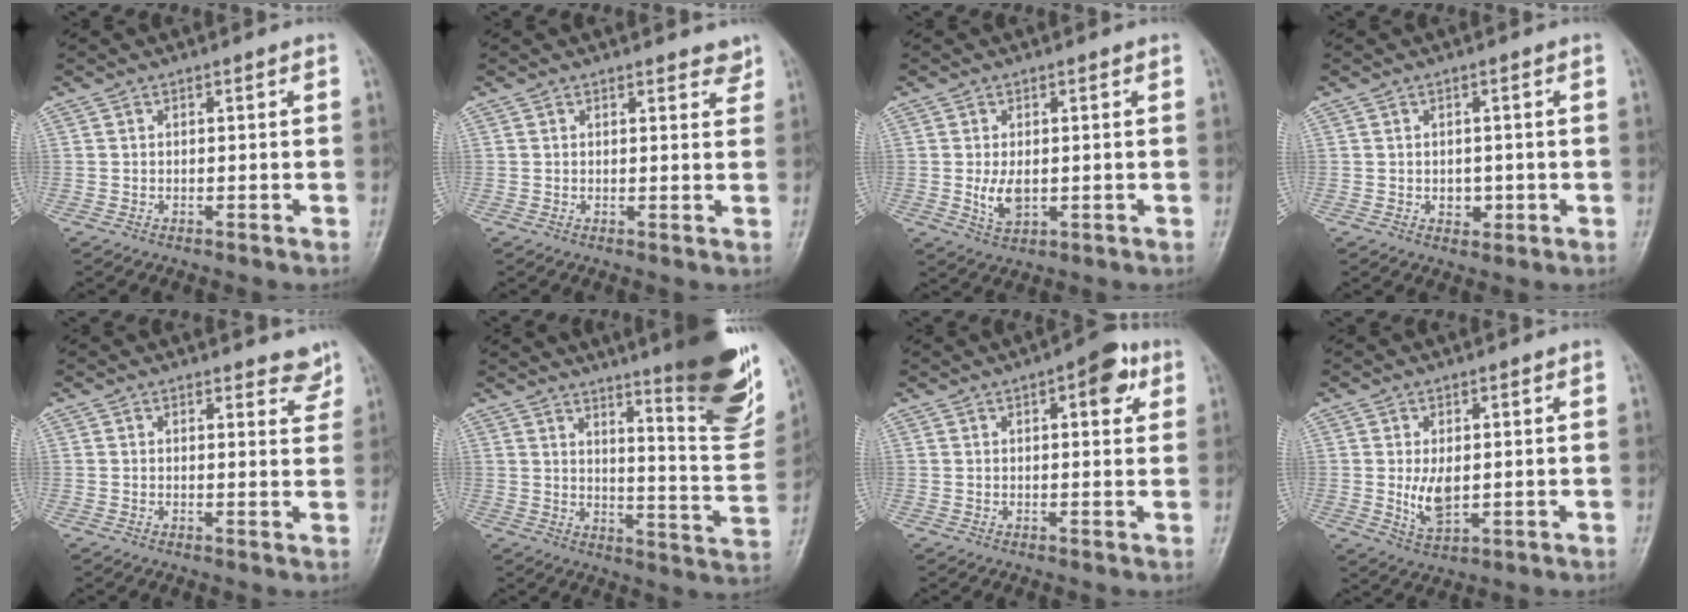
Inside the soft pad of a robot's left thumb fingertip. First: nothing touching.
{"total": 2.4, "force": [2.0, 0.9, 0.9], "torque": [0.005, -0.012, 0.018]}
{"total": 4.3, "force": [-0.2, 2.5, 3.5], "torque": [-0.061, -0.009, 0.002]}
{"total": 2.7, "force": [-0.4, 2.1, 1.6], "torque": [-0.010, 0.001, -0.001]}
{"total": 3.6, "force": [3.1, 1.3, 1.2], "torque": [0.007, -0.023, 0.028]}
{"total": 21.3, "force": [13.3, 3.5, 16.3], "torque": [-0.187, -0.083, 0.180]}
{"total": 6.6, "force": [2.9, 2.7, 5.3], "torque": [-0.047, -0.003, 0.028]}
{"total": 5.3, "force": [0.3, 3.0, 4.4], "torque": [-0.073, -0.014, 0.014]}